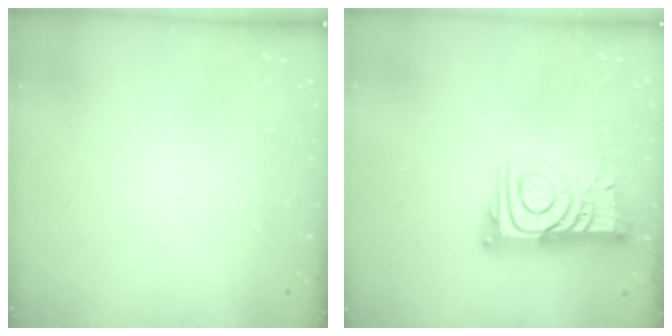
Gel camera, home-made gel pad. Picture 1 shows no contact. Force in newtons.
{"total": 12.3, "press": 12.2, "slide": 1.0}